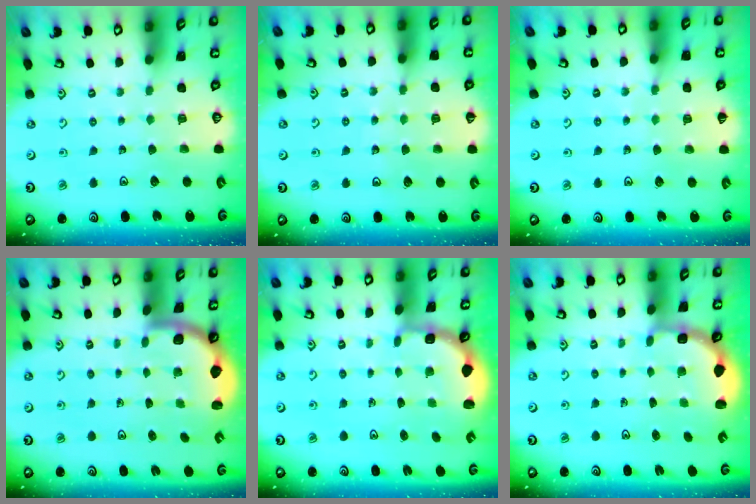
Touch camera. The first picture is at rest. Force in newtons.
{"total": 5.1, "press": 5.0, "slide": 0.5}
{"total": 4.7, "press": 4.6, "slide": 0.7}
{"total": 1.7, "press": 1.7, "slide": 0.1}
{"total": 2.4, "press": 1.8, "slide": 1.6}
{"total": 2.8, "press": 2.4, "slide": 1.4}